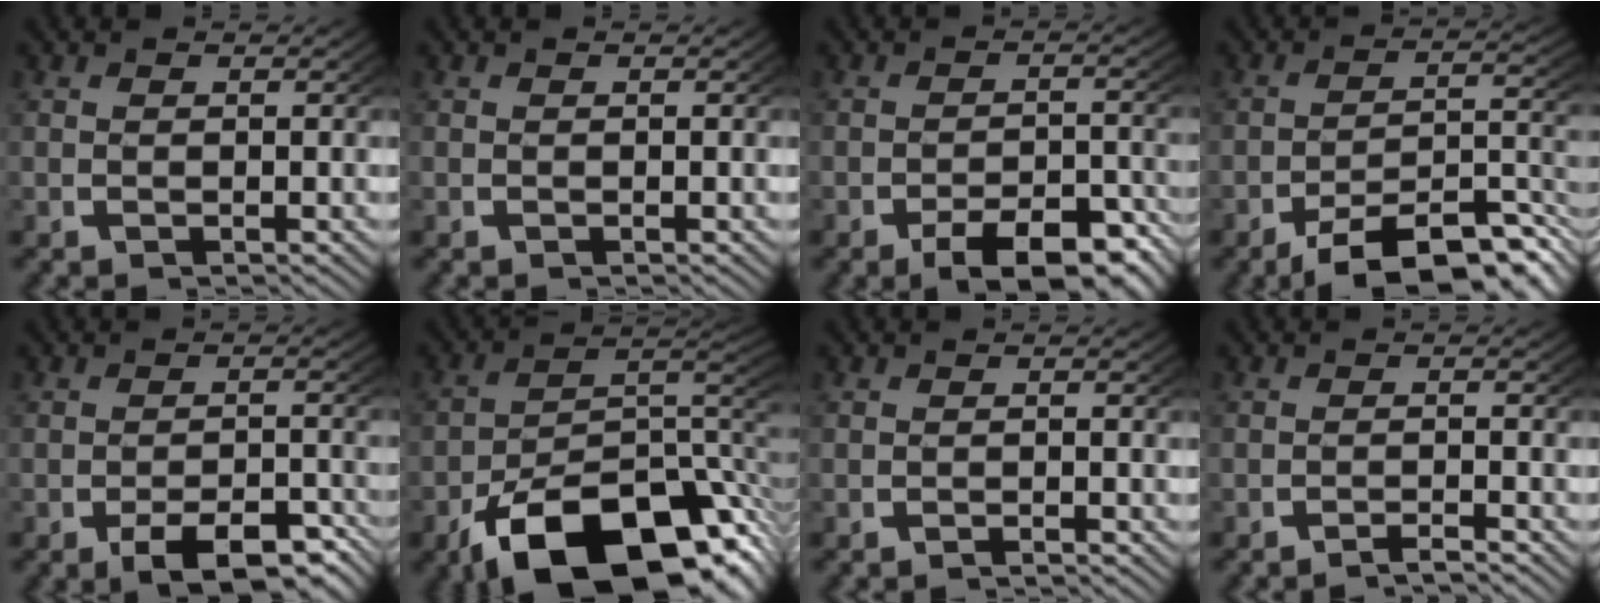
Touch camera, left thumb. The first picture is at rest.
{"total": 0.0}
{"total": 6.7, "force": [-4.2, 3.0, 4.4], "torque": [-0.053, -0.021, -0.060]}
{"total": 9.9, "force": [-6.2, 4.3, 6.4], "torque": [-0.084, -0.017, -0.082]}
{"total": 6.1, "force": [-3.6, 2.7, 4.0], "torque": [-0.051, -0.018, -0.051]}
{"total": 17.8, "force": [-7.6, 9.8, 12.7], "torque": [-0.208, -0.055, -0.092]}
{"total": 0.8, "force": [-0.8, 0.0, 0.1], "torque": [0.001, 0.003, -0.019]}
{"total": 1.7, "force": [-1.5, 0.0, 0.6], "torque": [-0.005, 0.004, -0.033]}